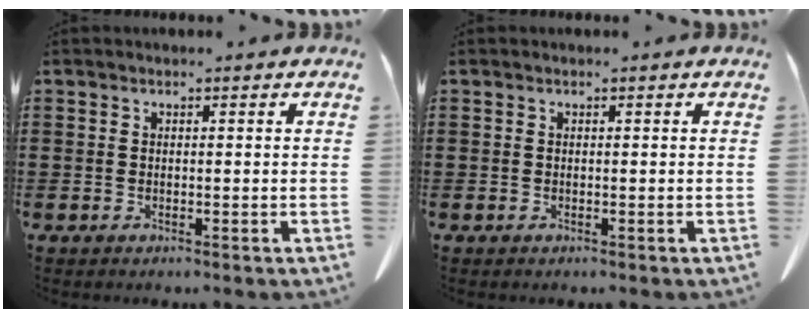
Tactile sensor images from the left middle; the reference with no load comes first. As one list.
[{"total": 0.0}]